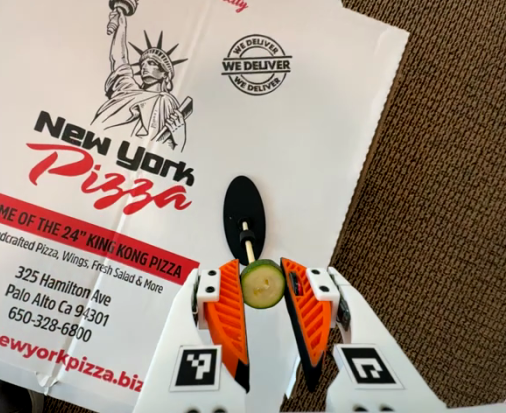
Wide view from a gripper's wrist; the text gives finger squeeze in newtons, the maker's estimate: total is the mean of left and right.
{"total": 7.9, "left": 7.8, "right": 8.1}